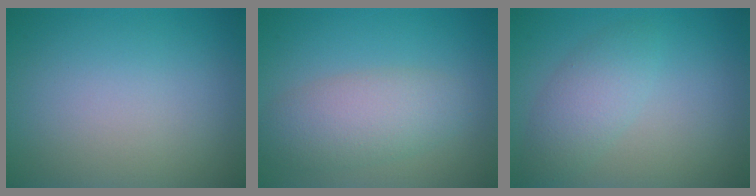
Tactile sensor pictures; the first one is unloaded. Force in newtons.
{"total": 4.3, "press": 4.3, "slide": 0.1}
{"total": 2.9, "press": 2.9, "slide": 0.2}